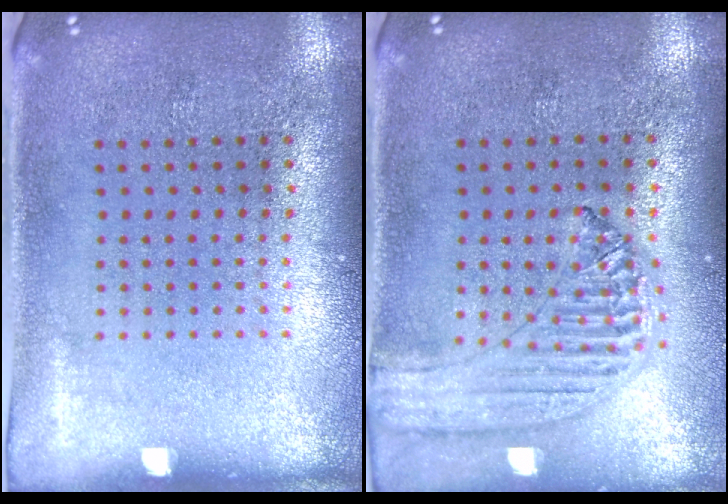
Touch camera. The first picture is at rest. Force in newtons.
{"total": 1.2, "press": 1.2, "slide": 0.2}